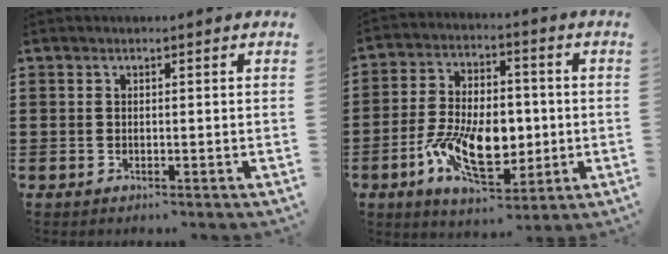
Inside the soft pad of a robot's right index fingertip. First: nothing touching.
{"total": 12.0, "force": [-2.6, 6.9, 9.5], "torque": [-0.184, 0.002, -0.046]}